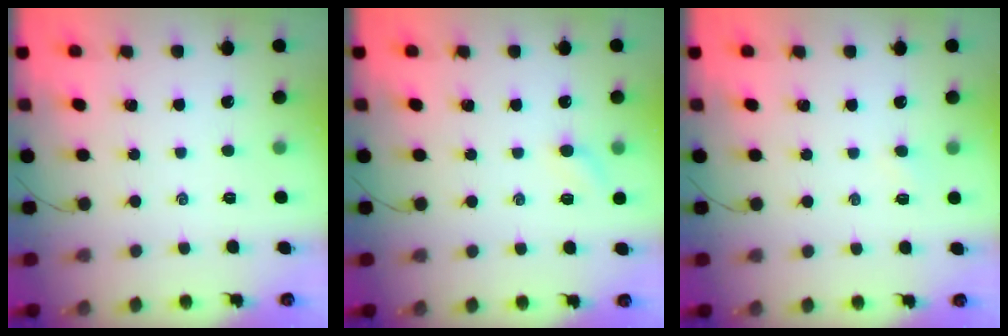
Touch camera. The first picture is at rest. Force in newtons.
{"total": 5.3, "press": 5.1, "slide": 1.6}
{"total": 2.4, "press": 2.2, "slide": 0.8}